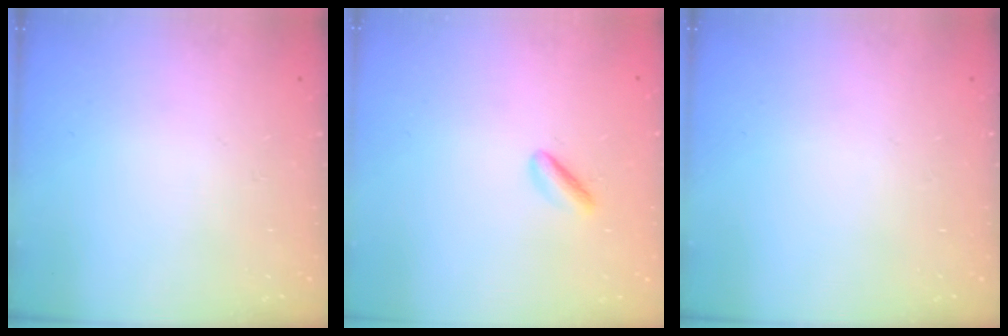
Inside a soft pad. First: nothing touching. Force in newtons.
{"total": 2.5, "press": 2.3, "slide": 1.1}
{"total": 0.0}